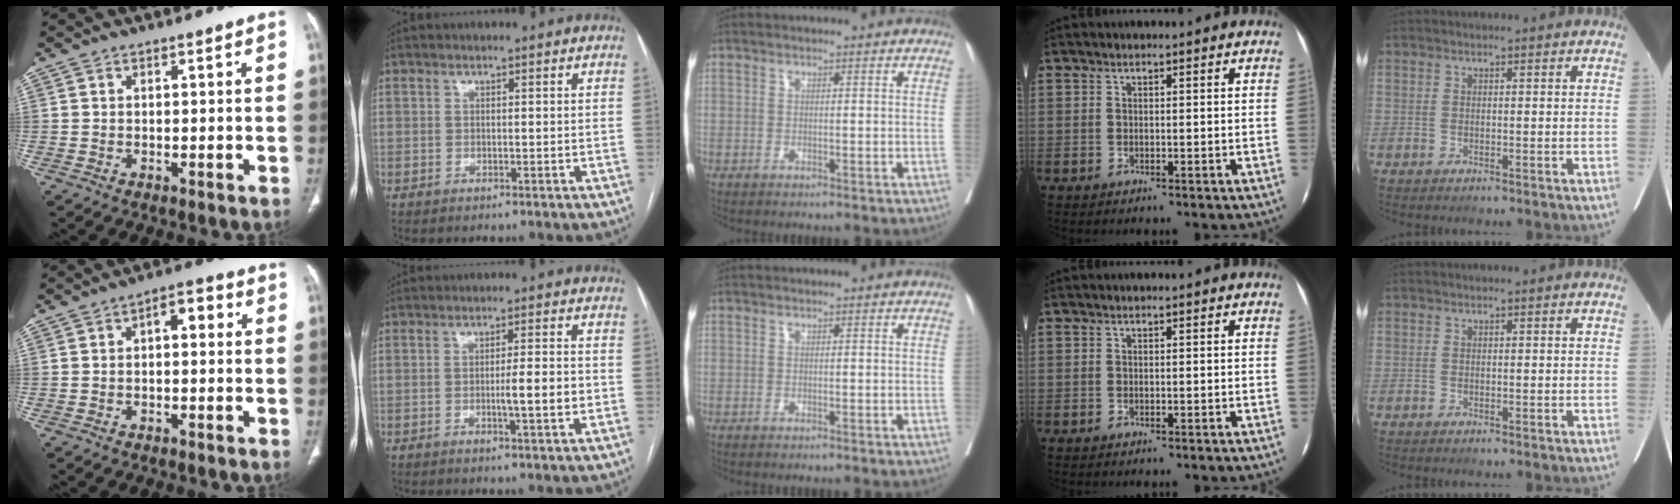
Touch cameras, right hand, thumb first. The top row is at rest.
{"thumb": {"total": 4.6, "force": [0.7, 2.4, 3.9], "torque": [-0.043, 0.017, 0.000]}, "index": {"total": 5.0, "force": [-1.2, 0.1, 4.8], "torque": [-0.073, -0.003, -0.016]}}